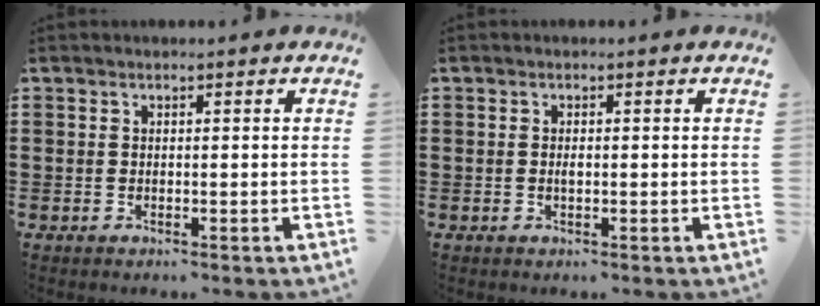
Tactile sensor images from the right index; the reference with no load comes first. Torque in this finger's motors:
{"motor_torque": [2.14, 0.00, 0.11, 0.04]}